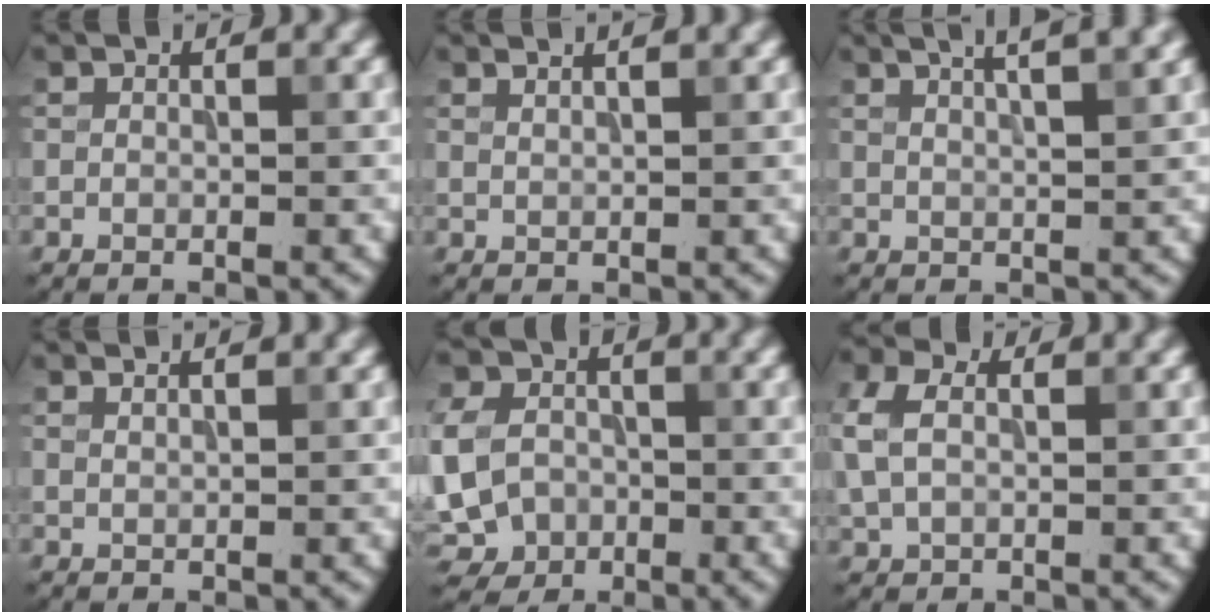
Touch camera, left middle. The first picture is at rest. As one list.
[{"total": 3.0, "force": [2.2, 1.1, 1.7], "torque": [-0.002, 0.014, 0.002]}, {"total": 6.6, "force": [4.2, 2.4, 4.4], "torque": [-0.030, 0.043, 0.032]}, {"total": 2.2, "force": [1.8, 0.8, 1.1], "torque": [0.001, 0.005, 0.006]}, {"total": 8.8, "force": [-1.7, 7.4, 4.6], "torque": [-0.109, -0.009, -0.055]}, {"total": 4.7, "force": [1.0, 3.3, 3.2], "torque": [-0.093, 0.013, 0.020]}]